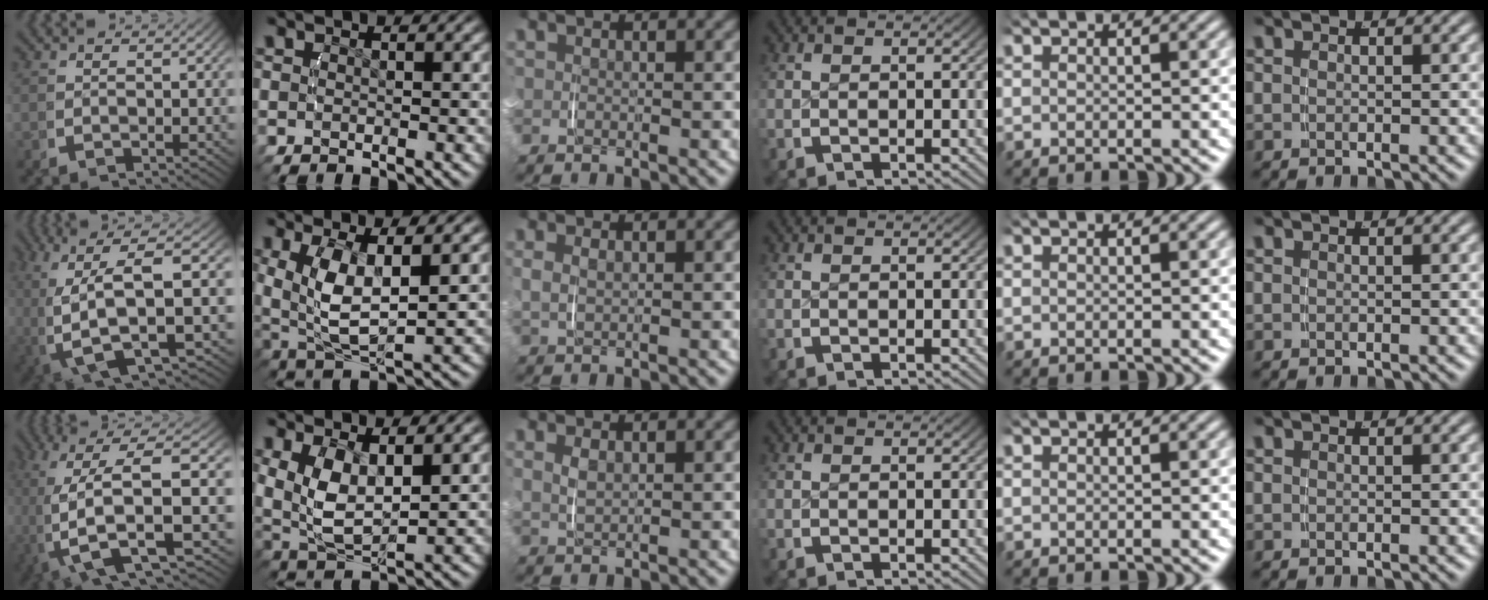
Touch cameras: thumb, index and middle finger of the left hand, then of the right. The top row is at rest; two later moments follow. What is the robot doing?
{"motion": "lift_and_place", "object": "backpack"}